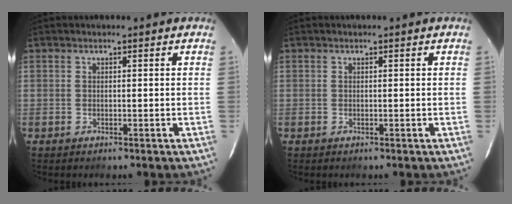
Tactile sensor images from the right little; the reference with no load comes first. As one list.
[{"total": 0.0}]